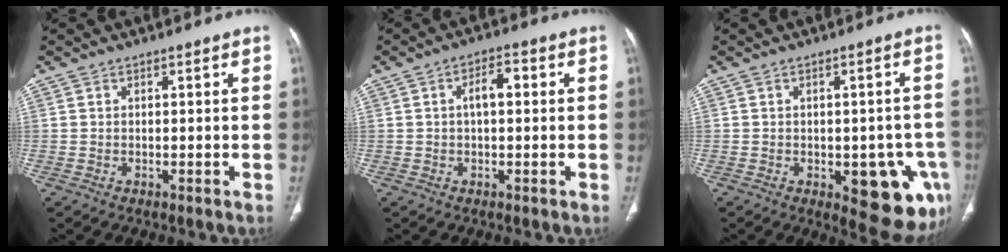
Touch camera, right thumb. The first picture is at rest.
{"total": 4.3, "force": [0.5, 2.0, 3.7], "torque": [-0.063, 0.014, 0.003]}
{"total": 13.4, "force": [-4.8, 6.1, 11.0], "torque": [-0.101, 0.010, -0.044]}